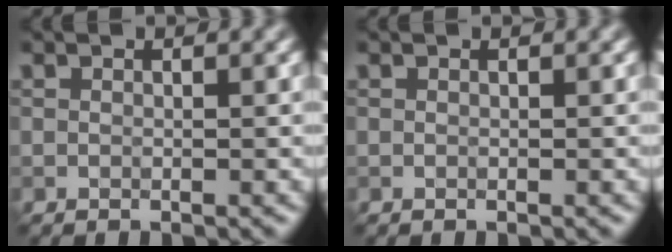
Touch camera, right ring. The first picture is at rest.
{"total": 0.0}